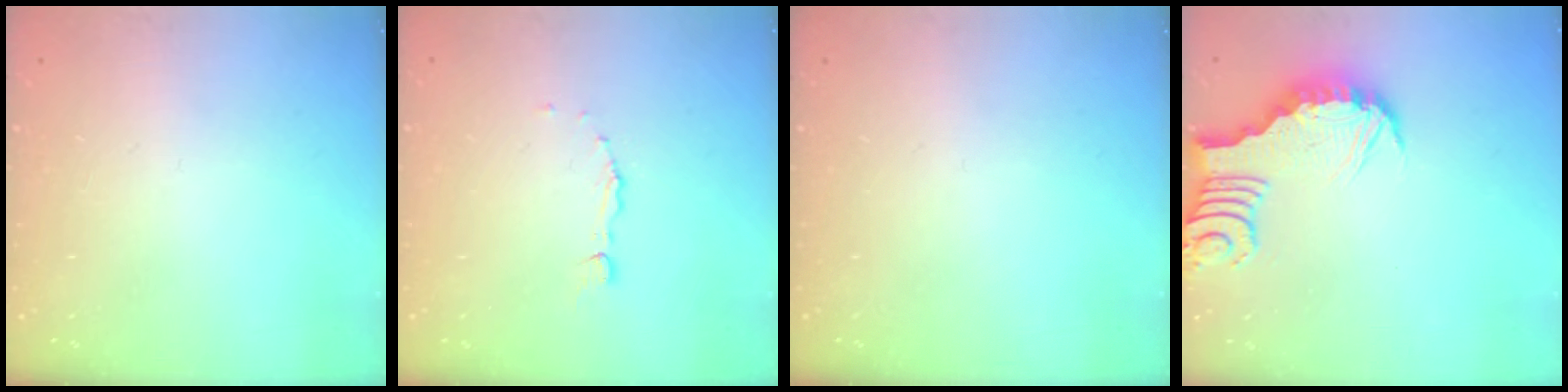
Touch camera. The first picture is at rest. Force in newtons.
{"total": 2.0, "press": 2.0, "slide": 0.3}
{"total": 0.0}
{"total": 3.4, "press": 3.4, "slide": 0.2}